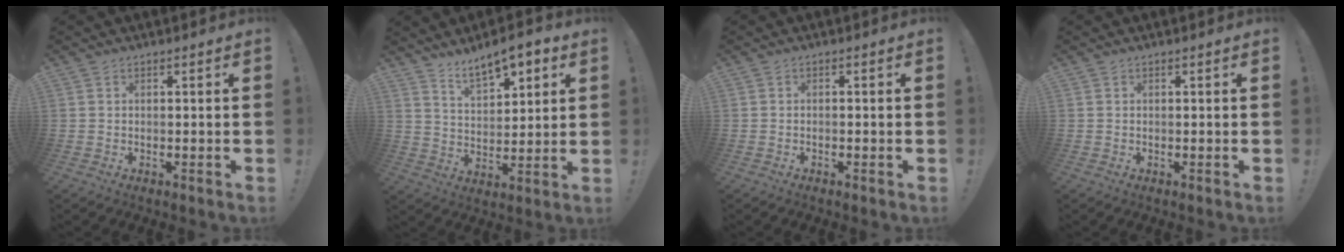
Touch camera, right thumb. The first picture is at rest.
{"total": 10.1, "force": [7.5, 4.4, 5.1], "torque": [-0.076, -0.048, 0.138]}
{"total": 0.8, "force": [-0.8, 0.0, 0.2], "torque": [-0.009, 0.003, -0.012]}
{"total": 0.0}